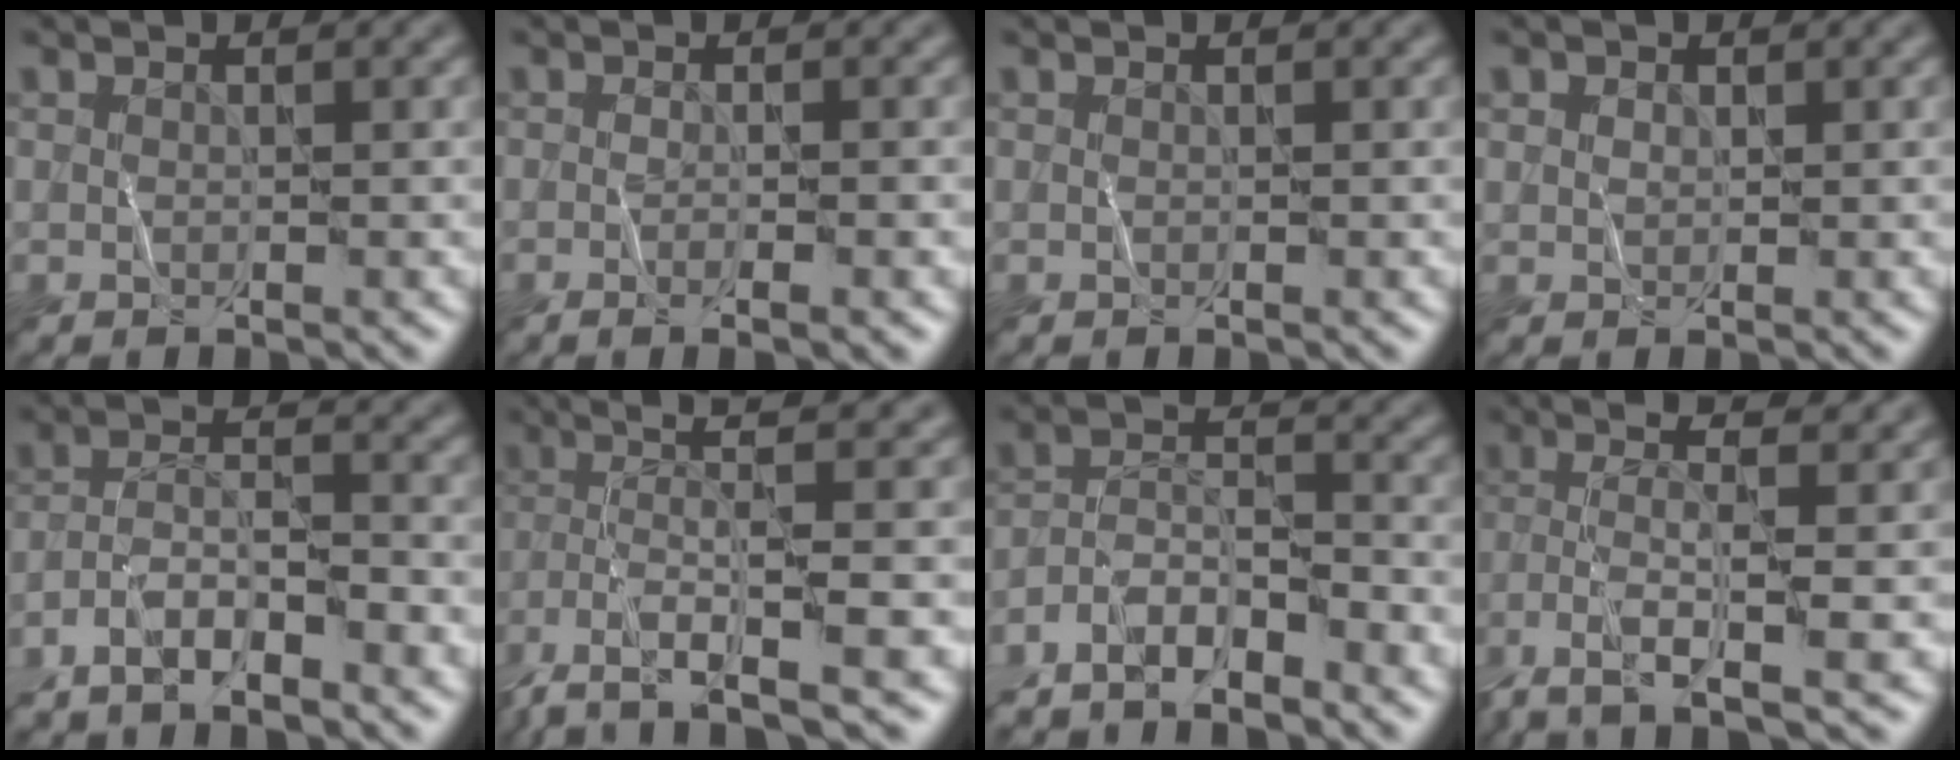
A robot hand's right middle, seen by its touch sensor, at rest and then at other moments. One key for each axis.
{"total": 2.1, "fx": -0.8, "fy": 0.3, "fz": 2.0, "tx": -0.019, "ty": 0.001, "tz": -0.009}
{"total": 0.0}
{"total": 1.0, "fx": 0.7, "fy": 0.7, "fz": 0.2, "tx": -0.002, "ty": 0.001, "tz": 0.009}
{"total": 5.5, "fx": -3.9, "fy": 1.2, "fz": 3.7, "tx": -0.067, "ty": 0.011, "tz": -0.075}
{"total": 7.1, "fx": -2.7, "fy": 1.1, "fz": 6.5, "tx": -0.122, "ty": 0.006, "tz": -0.054}
{"total": 5.5, "fx": -4.6, "fy": 1.3, "fz": 2.7, "tx": -0.046, "ty": 0.004, "tz": -0.093}
{"total": 7.1, "fx": -2.4, "fy": 1.7, "fz": 6.5, "tx": -0.128, "ty": 0.019, "tz": -0.050}